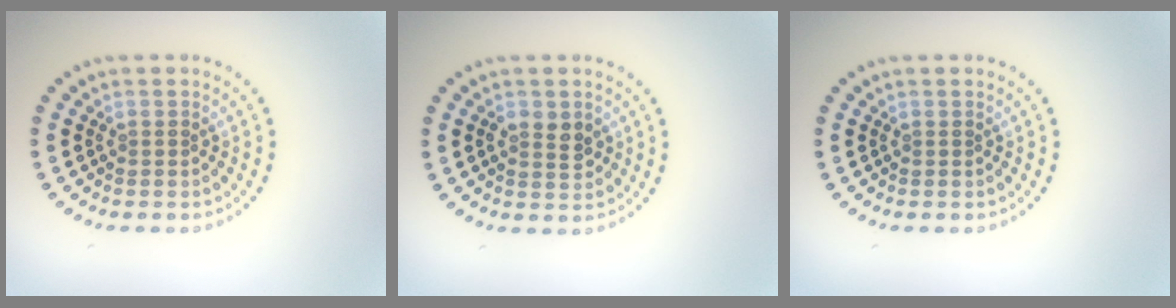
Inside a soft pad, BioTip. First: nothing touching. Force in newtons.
{"total": 2.2, "press": 2.2, "slide": 0.2}
{"total": 0.0}